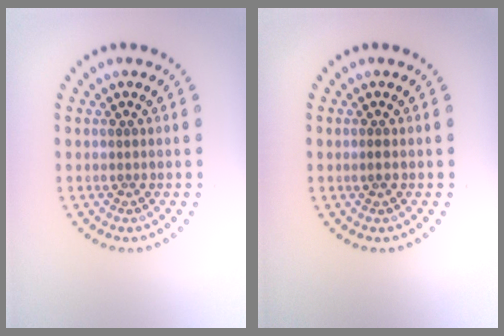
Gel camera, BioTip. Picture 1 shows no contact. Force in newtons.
{"total": 0.7, "press": 0.7, "slide": 0.3}